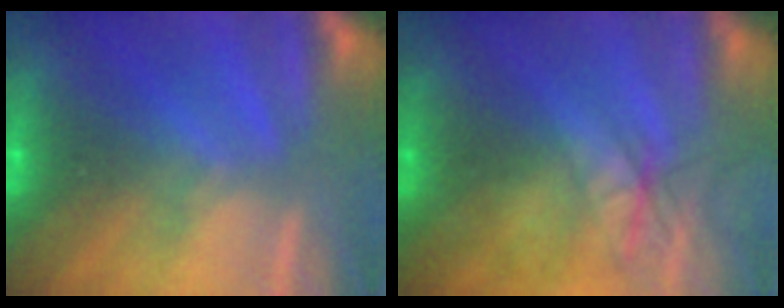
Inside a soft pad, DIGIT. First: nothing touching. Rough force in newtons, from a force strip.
{"total": 2.5}